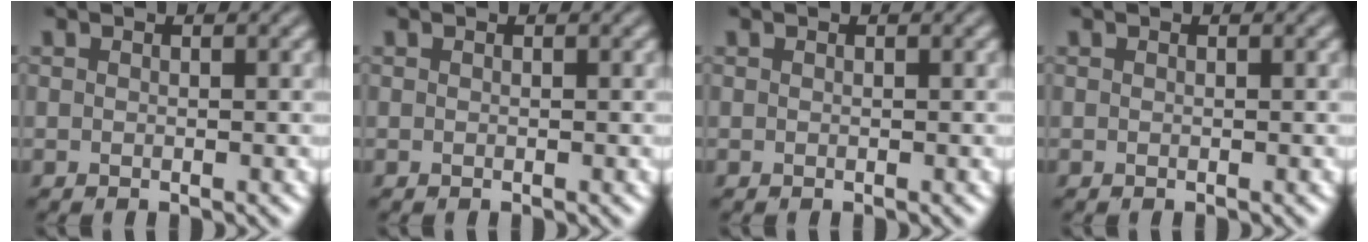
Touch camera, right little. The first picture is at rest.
{"total": 0.0}
{"total": 0.0}
{"total": 0.0}